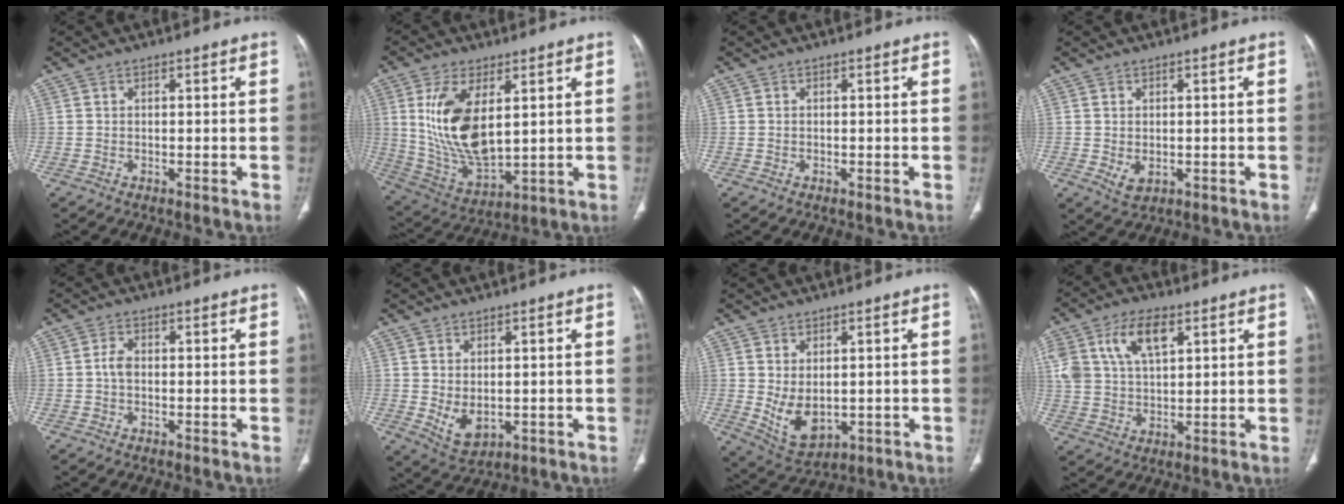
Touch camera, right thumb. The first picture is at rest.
{"total": 15.7, "force": [4.0, 7.5, 13.2], "torque": [-0.252, -0.026, 0.095]}
{"total": 0.0}
{"total": 3.0, "force": [-0.4, 2.0, 2.2], "torque": [-0.036, -0.005, 0.005]}
{"total": 2.2, "force": [-0.2, 1.4, 1.7], "torque": [-0.030, 0.003, -0.009]}
{"total": 5.3, "force": [-0.3, 3.3, 4.1], "torque": [-0.067, -0.009, 0.015]}
{"total": 7.6, "force": [-0.2, 4.7, 6.0], "torque": [-0.093, -0.011, 0.022]}
{"total": 12.3, "force": [5.4, 6.7, 8.8], "torque": [-0.167, -0.002, 0.107]}